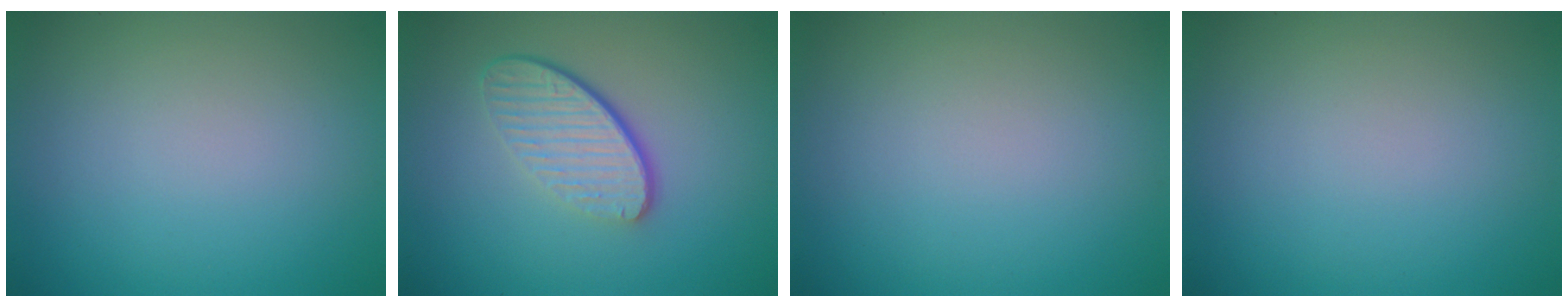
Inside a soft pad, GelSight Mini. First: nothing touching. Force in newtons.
{"total": 4.6, "press": 3.1, "slide": 3.3}
{"total": 0.0}
{"total": 0.0}